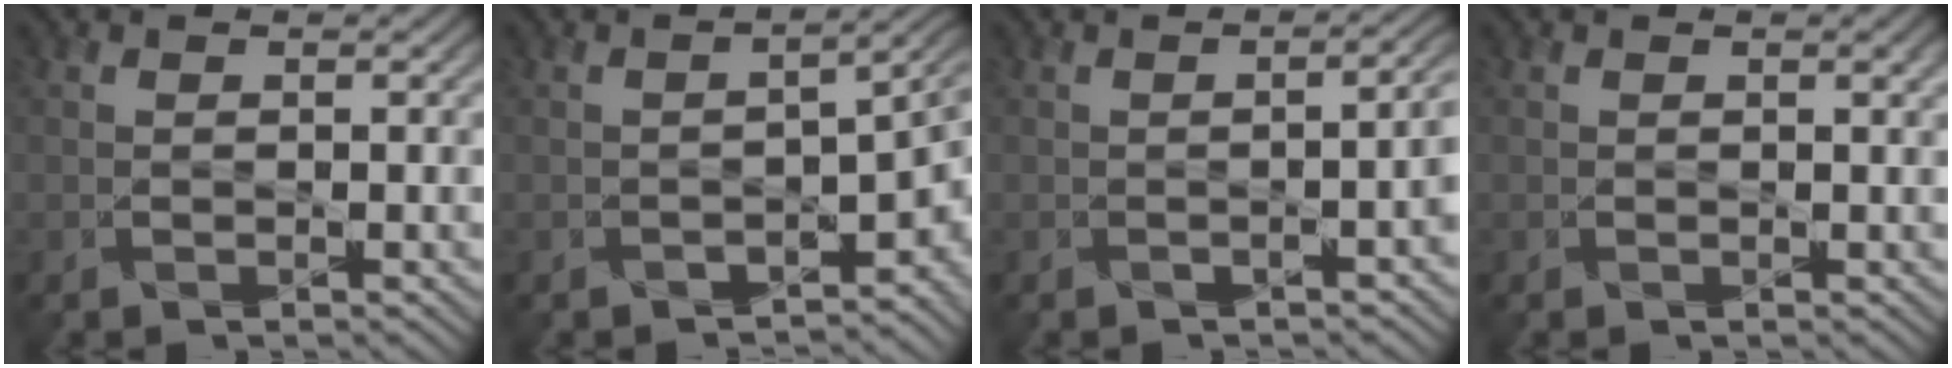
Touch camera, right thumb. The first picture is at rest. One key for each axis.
{"total": 6.9, "fx": -3.1, "fy": 3.2, "fz": 5.2, "tx": -0.068, "ty": -0.032, "tz": -0.037}
{"total": 4.5, "fx": -0.8, "fy": 1.4, "fz": 4.2, "tx": -0.042, "ty": 0.003, "tz": -0.009}
{"total": 1.1, "fx": 0.6, "fy": 0.2, "fz": 0.9, "tx": -0.012, "ty": -0.002, "tz": 0.011}